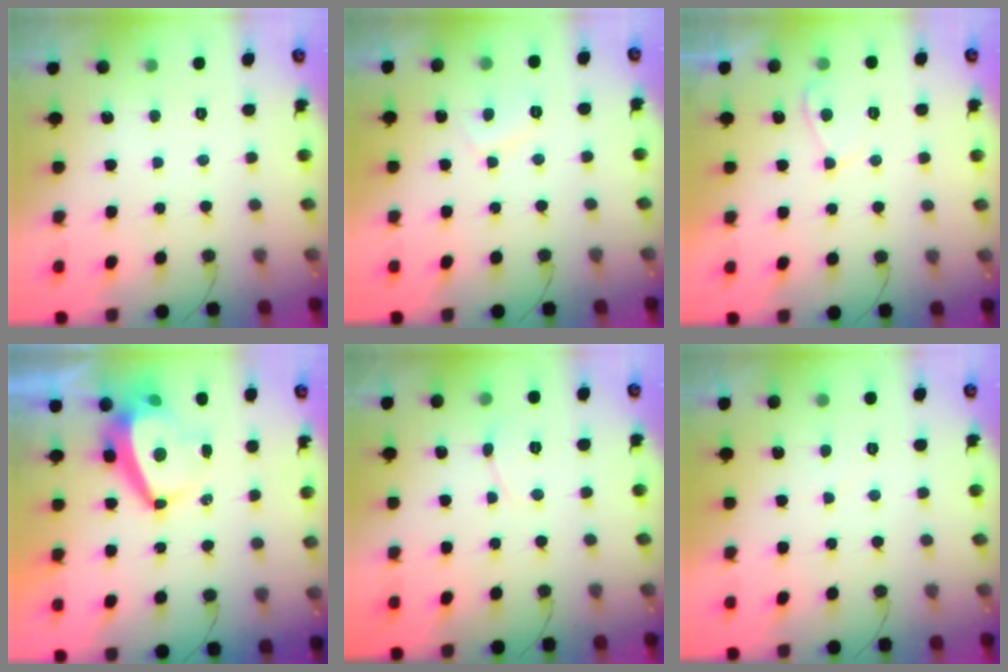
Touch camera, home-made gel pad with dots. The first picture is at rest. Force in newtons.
{"total": 2.5, "press": 2.4, "slide": 0.8}
{"total": 4.7, "press": 4.6, "slide": 0.8}
{"total": 7.8, "press": 7.8, "slide": 0.7}
{"total": 2.9, "press": 2.9, "slide": 0.3}
{"total": 0.8, "press": 0.7, "slide": 0.3}